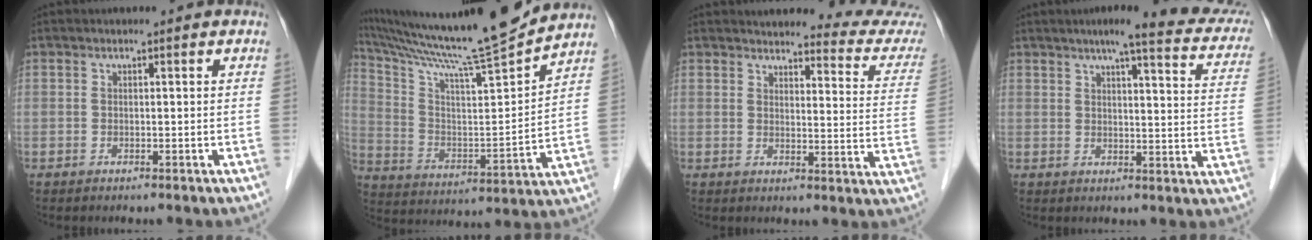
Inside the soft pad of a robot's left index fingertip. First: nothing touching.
{"total": 19.2, "force": [17.5, -2.1, 7.6], "torque": [-0.144, -0.039, 0.285]}
{"total": 13.0, "force": [12.8, 0.5, 2.2], "torque": [-0.009, -0.074, 0.122]}
{"total": 19.1, "force": [15.6, 2.2, 10.8], "torque": [-0.125, -0.004, 0.169]}